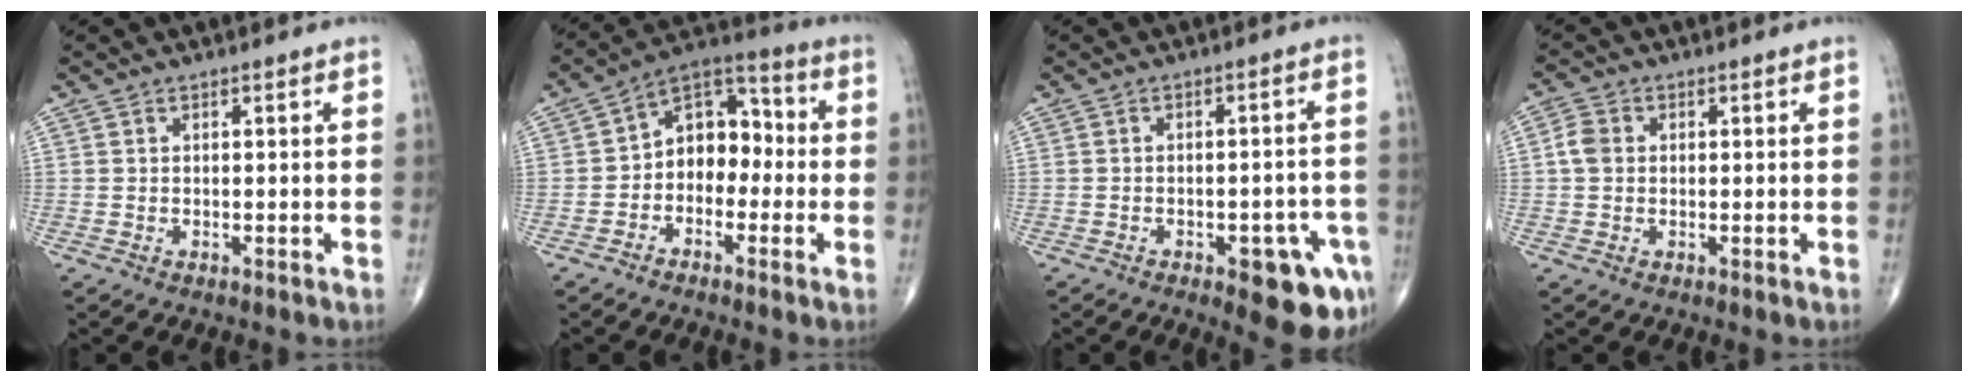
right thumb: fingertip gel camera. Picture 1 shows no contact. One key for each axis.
{"total": 10.1, "fx": -1.3, "fy": 7.3, "fz": 6.8, "tx": -0.063, "ty": 0.045, "tz": -0.044}
{"total": 11.0, "fx": -5.0, "fy": 4.2, "fz": 8.8, "tx": -0.082, "ty": 0.023, "tz": -0.054}
{"total": 3.2, "fx": 0.2, "fy": 2.6, "fz": 1.9, "tx": -0.036, "ty": 0.008, "tz": -0.002}